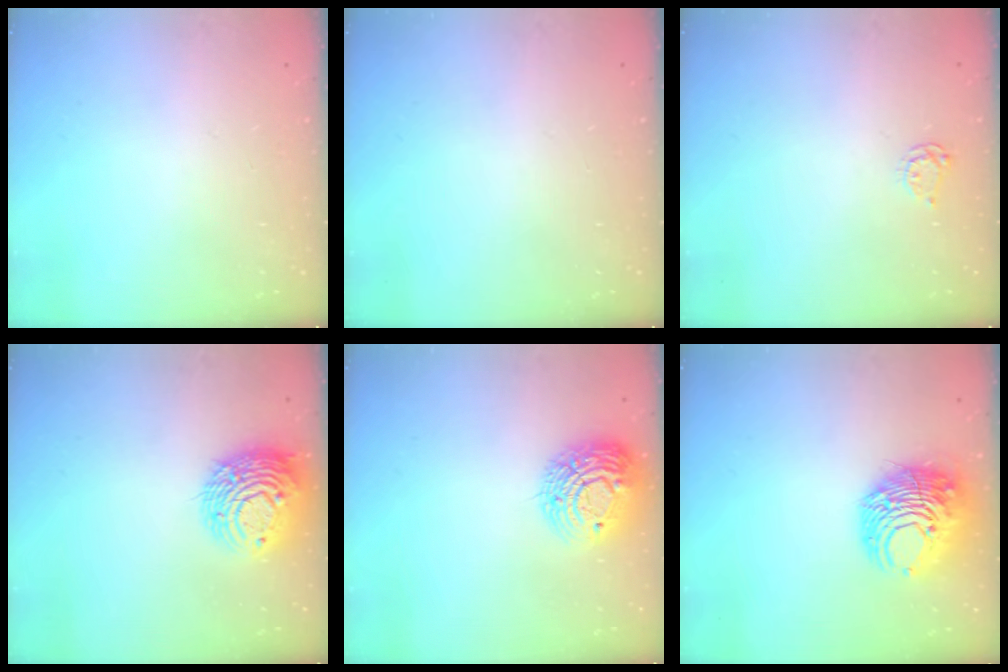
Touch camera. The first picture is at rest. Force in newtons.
{"total": 0.0}
{"total": 3.8, "press": 3.8, "slide": 0.4}
{"total": 12.2, "press": 12.1, "slide": 1.0}
{"total": 13.0, "press": 13.0, "slide": 1.0}
{"total": 13.3, "press": 13.1, "slide": 1.8}